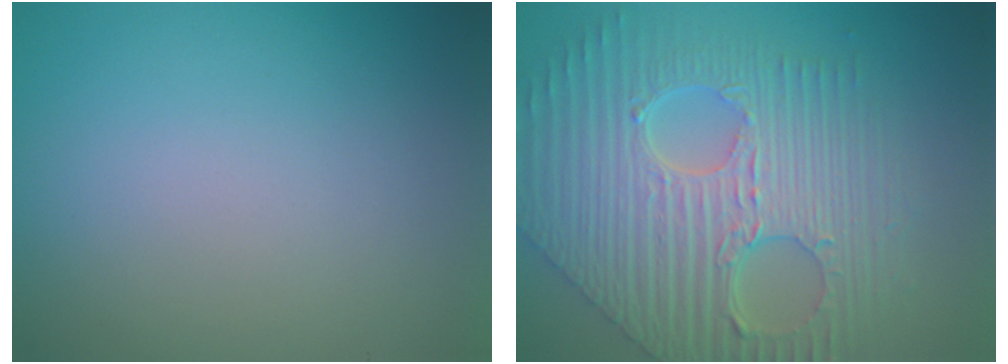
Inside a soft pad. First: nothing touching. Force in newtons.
{"total": 9.9, "press": 7.0, "slide": 7.0}